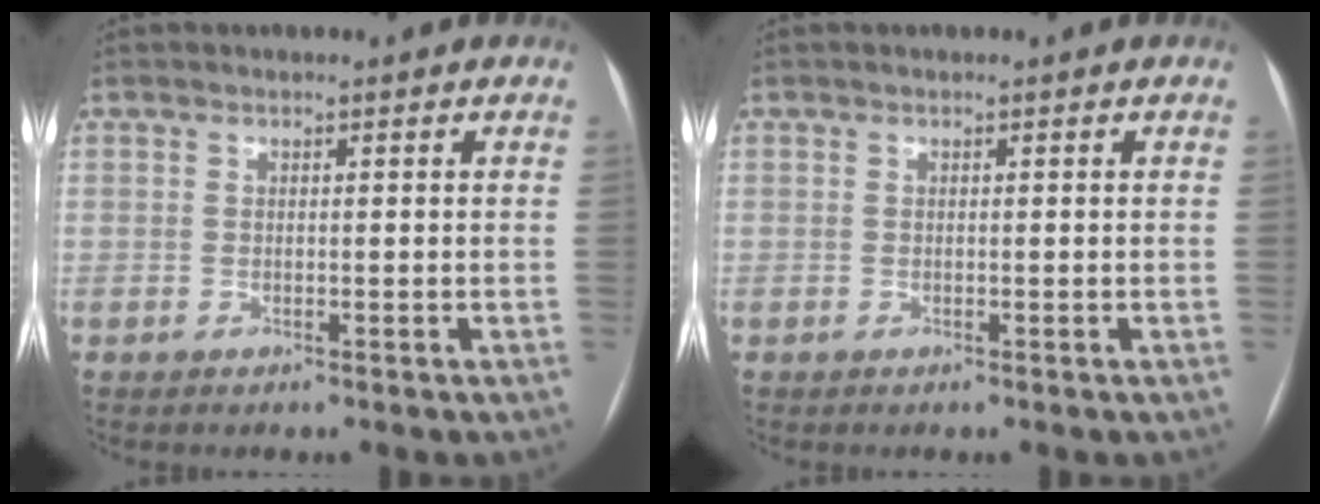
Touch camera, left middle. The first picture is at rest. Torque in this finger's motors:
{"motor_torque": [0.04, 0.15, 0.00, 0.00]}